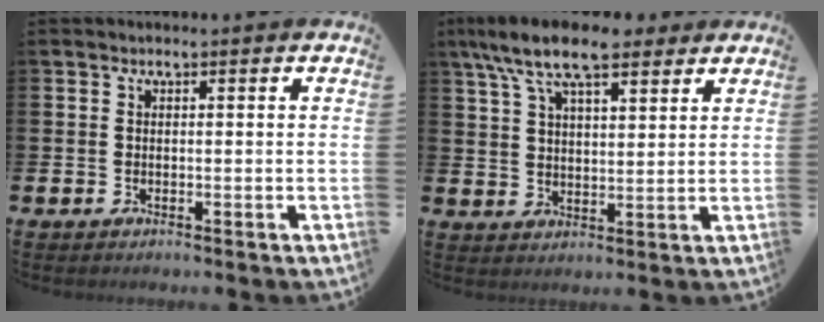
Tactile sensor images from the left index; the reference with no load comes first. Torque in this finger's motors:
{"motor_torque": [1.66, -0.48, 0.36, 0.21]}